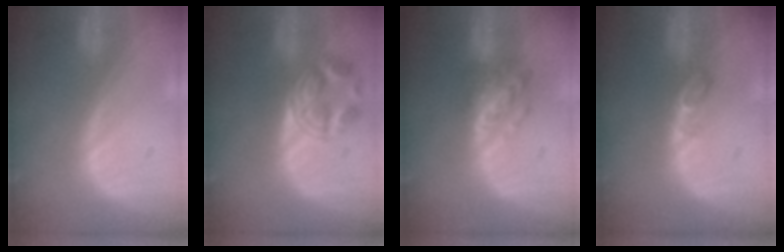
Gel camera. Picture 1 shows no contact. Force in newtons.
{"total": 5.4, "press": 5.3, "slide": 1.0}
{"total": 5.9, "press": 5.3, "slide": 2.7}
{"total": 2.4, "press": 2.4, "slide": 0.4}